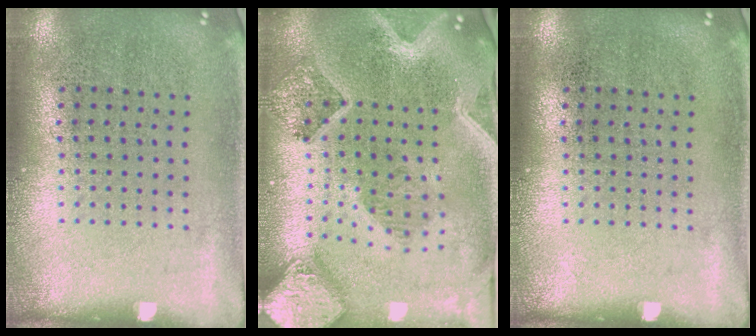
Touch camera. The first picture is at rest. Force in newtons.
{"total": 3.0, "press": 2.6, "slide": 1.5}
{"total": 0.0}